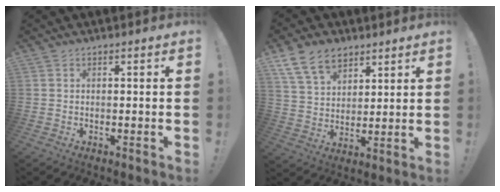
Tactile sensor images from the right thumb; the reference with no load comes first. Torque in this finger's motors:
{"motor_torque": [0.40, 2.34, 0.55, 0.78, 0.00]}